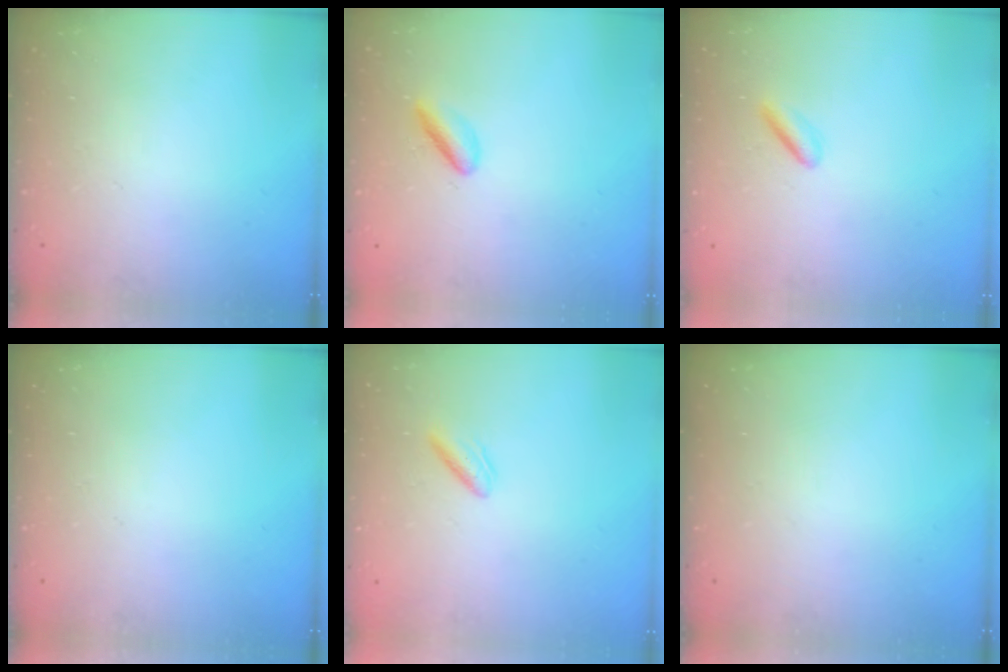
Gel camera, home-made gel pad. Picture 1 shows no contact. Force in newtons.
{"total": 2.9, "press": 2.8, "slide": 0.4}
{"total": 2.4, "press": 2.2, "slide": 0.8}
{"total": 0.0}
{"total": 2.7, "press": 2.4, "slide": 1.2}
{"total": 0.0}